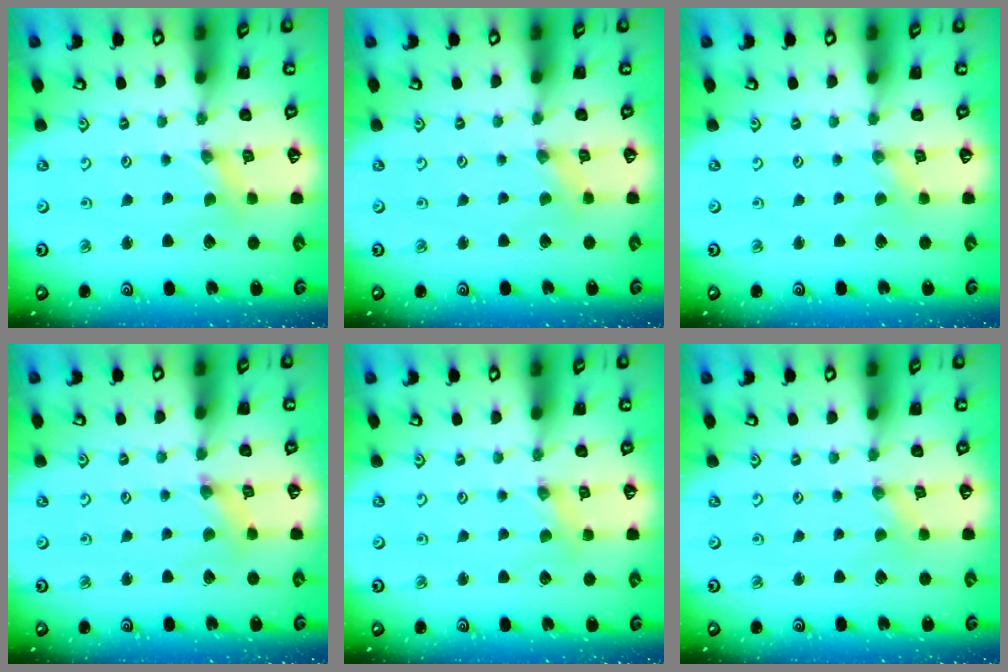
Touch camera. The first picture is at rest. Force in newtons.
{"total": 0.0}
{"total": 0.0}
{"total": 1.5, "press": 1.5, "slide": 0.2}
{"total": 1.3, "press": 1.3, "slide": 0.3}
{"total": 0.0}